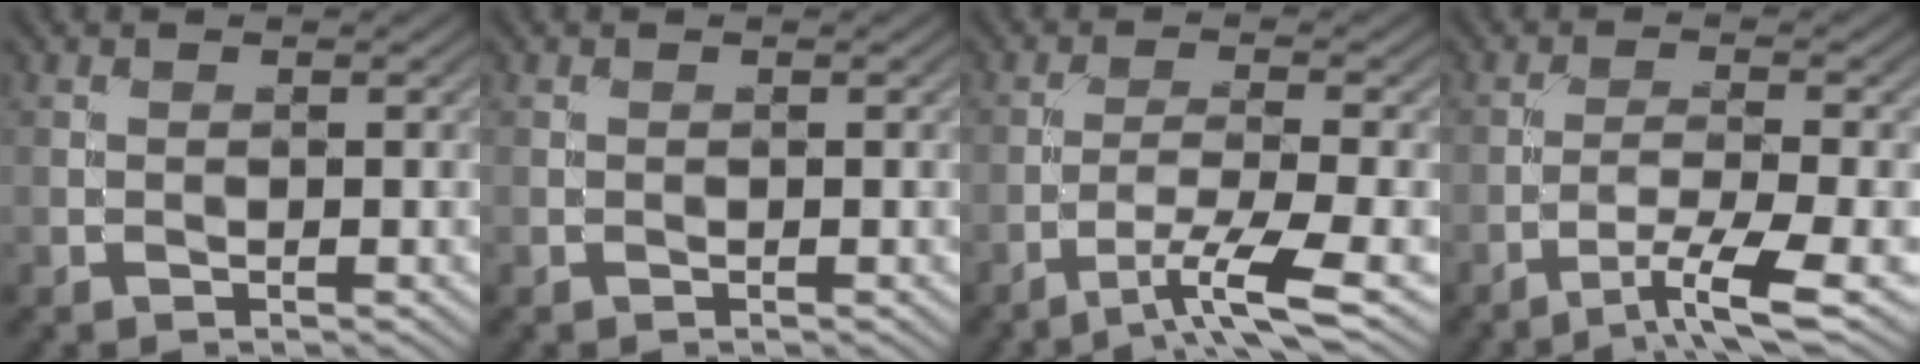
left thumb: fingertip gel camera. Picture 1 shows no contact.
{"total": 0.0}
{"total": 7.0, "force": [-4.1, 0.8, 5.6], "torque": [-0.093, 0.006, -0.077]}
{"total": 6.1, "force": [-3.6, 0.6, 4.9], "torque": [-0.083, 0.003, -0.066]}